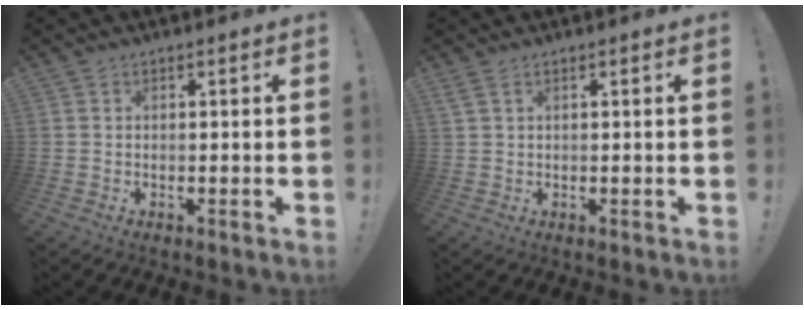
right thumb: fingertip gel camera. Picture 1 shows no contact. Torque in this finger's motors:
{"motor_torque": [0.03, 0.03, 0.12, 0.13, 0.04]}